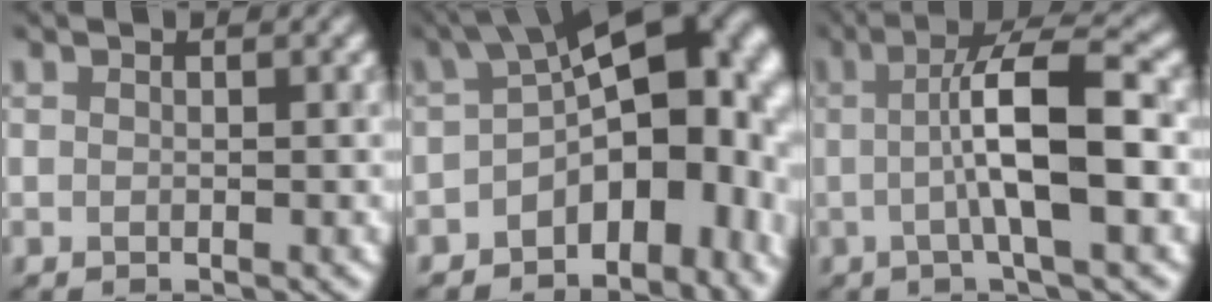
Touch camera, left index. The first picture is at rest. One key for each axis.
{"total": 13.6, "fx": -2.3, "fy": 8.7, "fz": 10.1, "tx": -0.111, "ty": 0.001, "tz": -0.032}
{"total": 7.5, "fx": -0.1, "fy": 1.5, "fz": 7.3, "tx": -0.112, "ty": 0.013, "tz": -0.007}